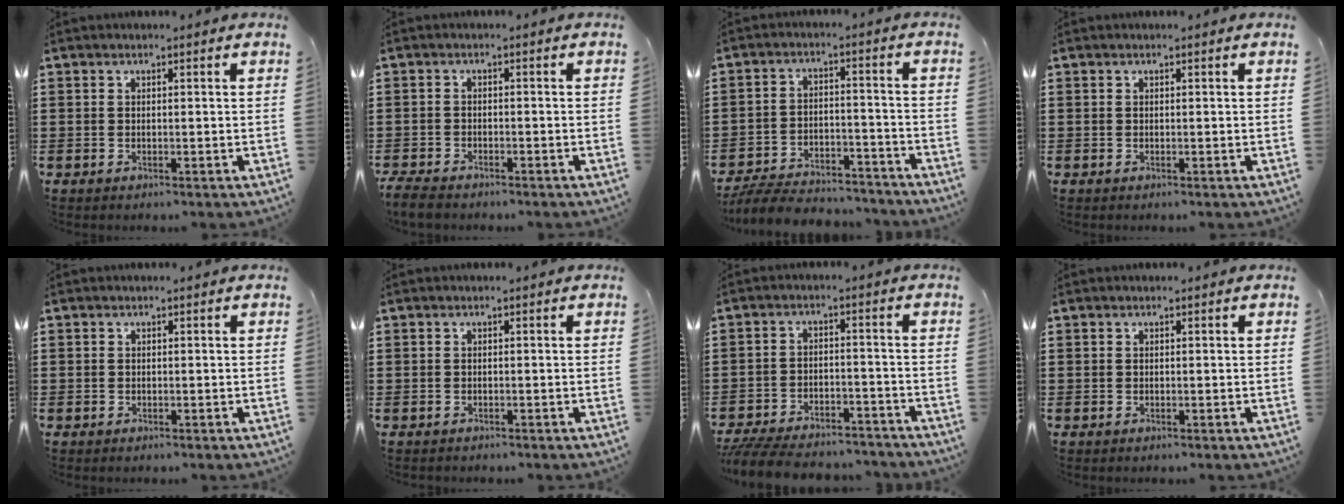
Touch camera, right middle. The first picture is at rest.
{"total": 2.5, "force": [-2.4, 0.6, 0.5], "torque": [-0.020, 0.001, -0.051]}
{"total": 7.1, "force": [-6.8, 1.1, 1.5], "torque": [-0.026, 0.016, -0.134]}
{"total": 0.0}
{"total": 0.6, "force": [-0.2, 0.5, 0.0], "torque": [-0.001, 0.005, -0.006]}
{"total": 0.9, "force": [-0.6, 0.6, -0.2], "torque": [0.002, 0.005, -0.015]}
{"total": 6.8, "force": [-6.5, 1.1, 1.5], "torque": [-0.034, 0.010, -0.130]}
{"total": 0.0}